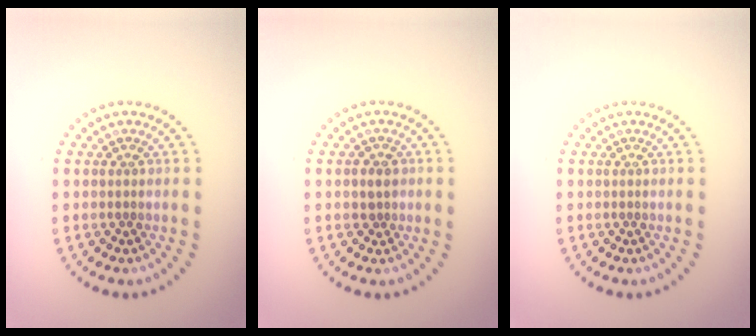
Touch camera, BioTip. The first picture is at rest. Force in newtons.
{"total": 1.5, "press": 1.5, "slide": 0.4}
{"total": 0.0}